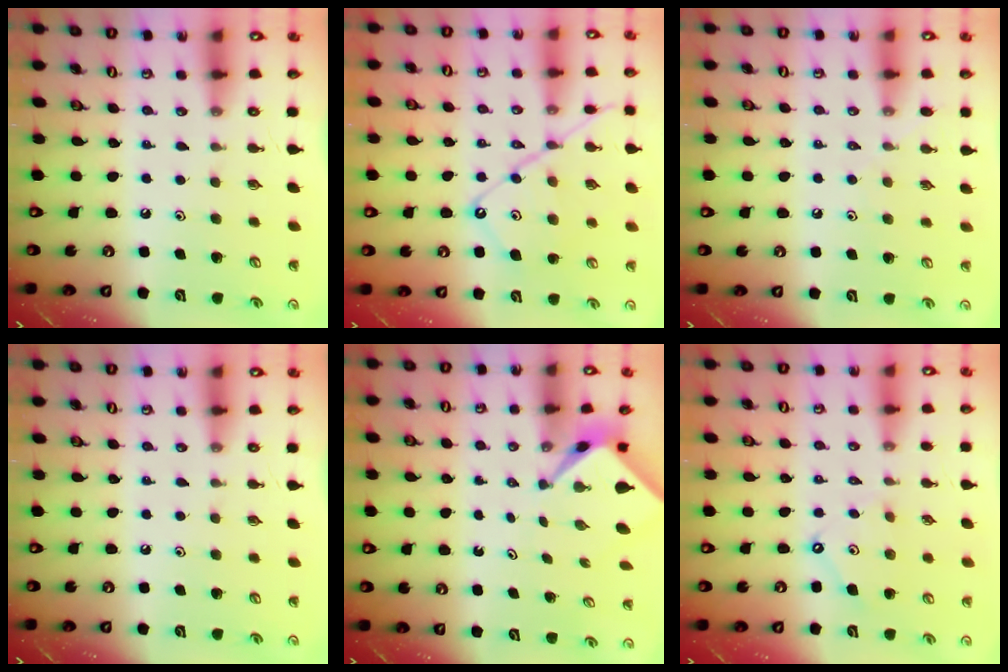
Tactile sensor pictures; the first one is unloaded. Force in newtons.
{"total": 12.6, "press": 12.5, "slide": 1.3}
{"total": 4.5, "press": 4.5, "slide": 0.8}
{"total": 0.0}
{"total": 2.3, "press": 2.3, "slide": 0.2}
{"total": 6.6, "press": 6.6, "slide": 0.7}